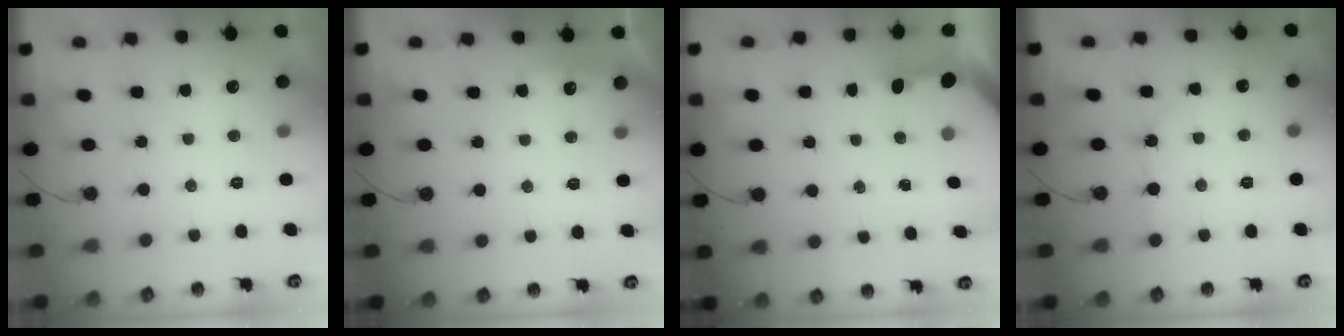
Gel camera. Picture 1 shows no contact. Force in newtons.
{"total": 3.0, "press": 3.0, "slide": 0.4}
{"total": 3.3, "press": 3.2, "slide": 0.3}
{"total": 3.3, "press": 3.3, "slide": 0.5}